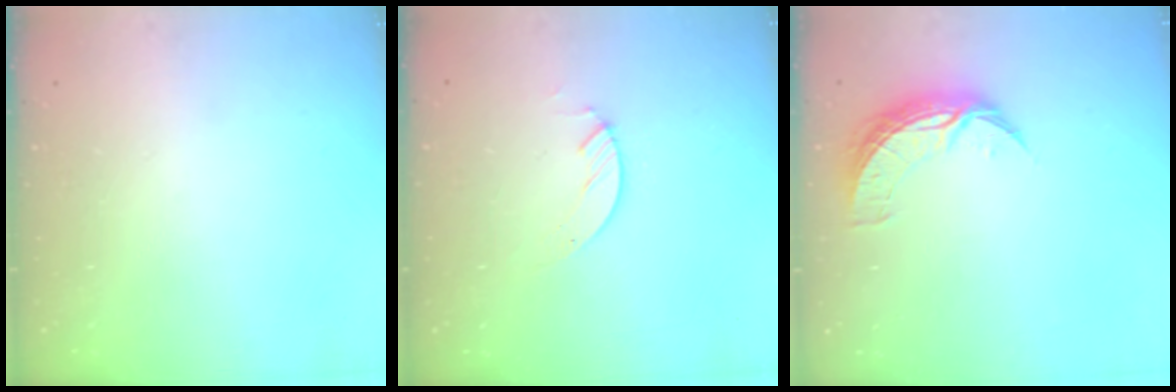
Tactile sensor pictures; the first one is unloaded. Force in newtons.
{"total": 2.1, "press": 2.1, "slide": 0.2}
{"total": 7.9, "press": 7.9, "slide": 0.1}